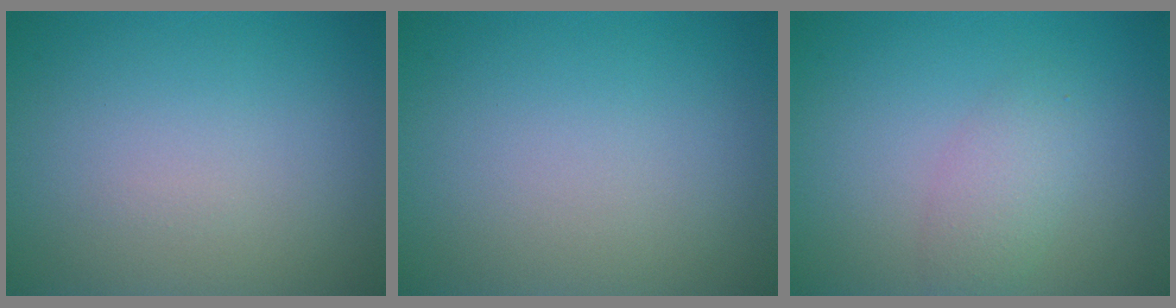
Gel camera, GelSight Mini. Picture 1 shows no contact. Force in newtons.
{"total": 0.0}
{"total": 2.3, "press": 2.3, "slide": 0.1}